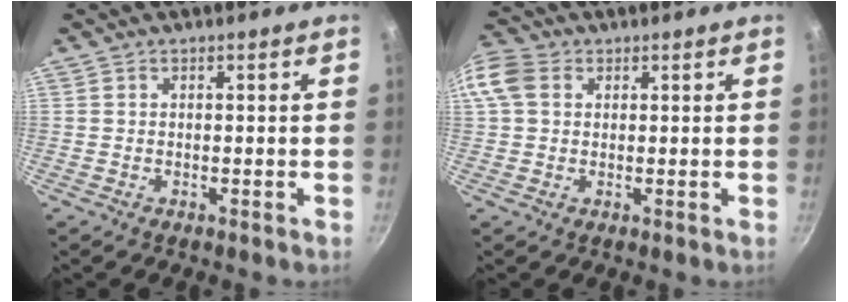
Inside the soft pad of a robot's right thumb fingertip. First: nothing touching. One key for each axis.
{"total": 6.8, "fx": 1.8, "fy": 5.1, "fz": 4.1, "tx": -0.084, "ty": 0.012, "tz": 0.023}